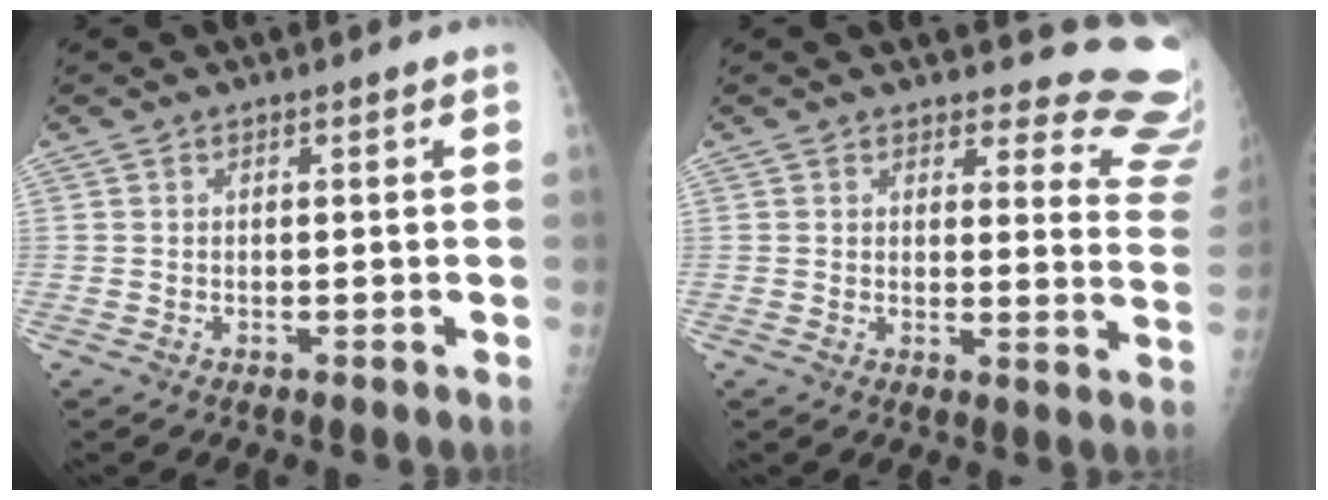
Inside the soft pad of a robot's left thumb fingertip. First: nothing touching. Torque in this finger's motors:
{"motor_torque": [-0.24, 0.32, -0.21, -0.04, 0.03]}